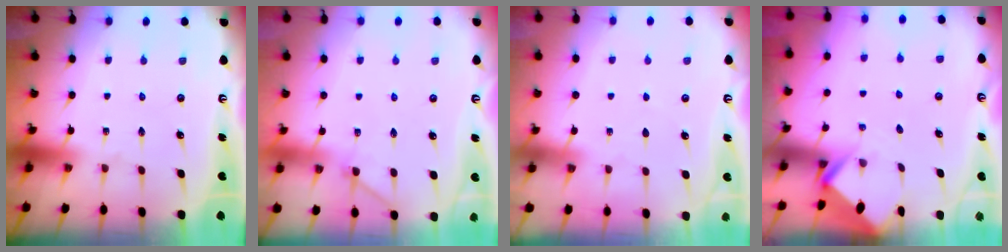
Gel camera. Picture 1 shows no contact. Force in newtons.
{"total": 3.9, "press": 3.8, "slide": 0.6}
{"total": 2.1, "press": 2.0, "slide": 0.3}
{"total": 2.7, "press": 2.7, "slide": 0.2}